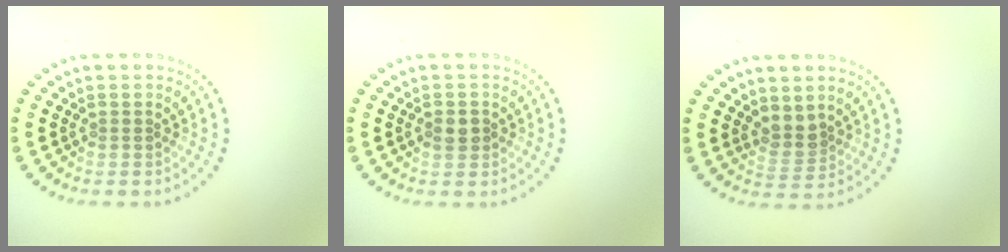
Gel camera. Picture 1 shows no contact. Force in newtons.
{"total": 1.4, "press": 1.4, "slide": 0.1}
{"total": 2.1, "press": 1.7, "slide": 1.3}